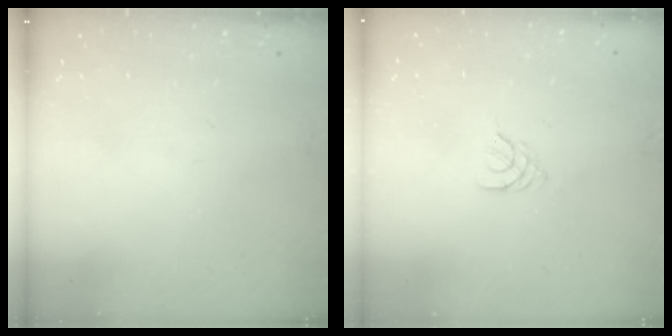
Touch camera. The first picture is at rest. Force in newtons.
{"total": 2.1, "press": 2.0, "slide": 0.4}